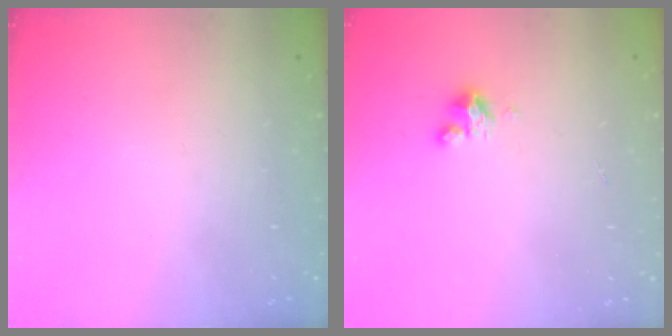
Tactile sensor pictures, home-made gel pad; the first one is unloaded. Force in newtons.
{"total": 2.8, "press": 2.8, "slide": 0.2}